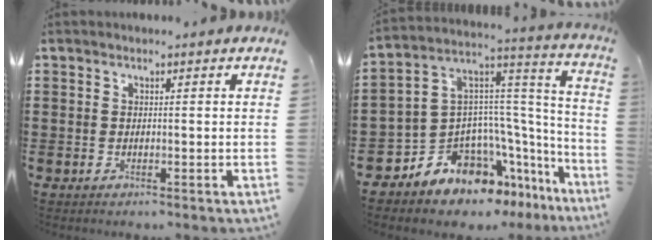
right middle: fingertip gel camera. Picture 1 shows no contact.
{"total": 8.6, "force": [-7.1, 4.4, 2.0], "torque": [-0.069, -0.011, -0.141]}